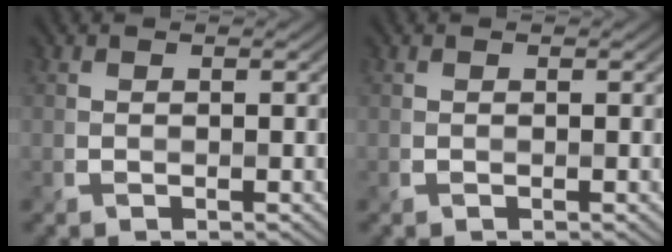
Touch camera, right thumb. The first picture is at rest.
{"total": 0.0}